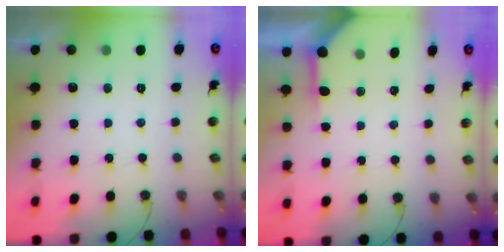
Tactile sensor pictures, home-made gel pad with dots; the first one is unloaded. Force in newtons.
{"total": 4.0, "press": 3.9, "slide": 0.5}